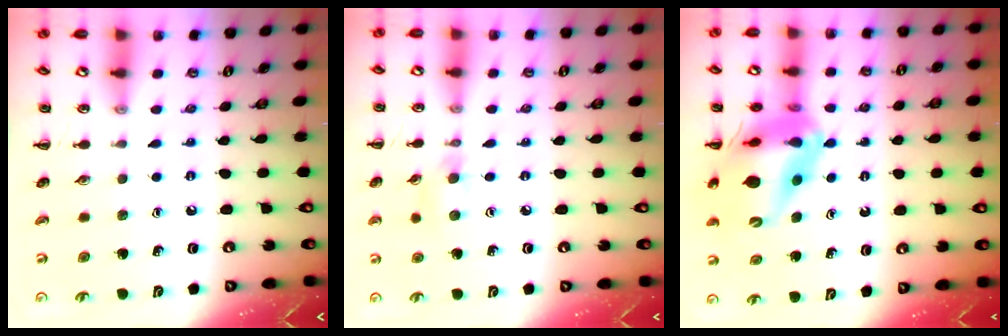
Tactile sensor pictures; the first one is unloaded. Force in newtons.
{"total": 4.4, "press": 4.1, "slide": 1.7}
{"total": 17.9, "press": 17.6, "slide": 3.5}